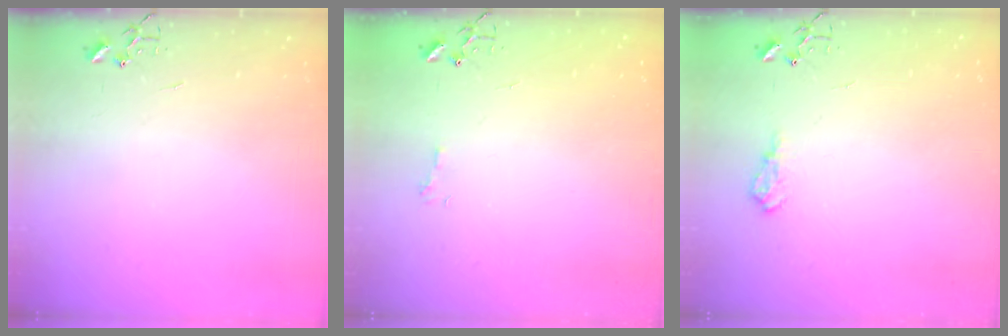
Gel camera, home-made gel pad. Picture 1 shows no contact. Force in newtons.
{"total": 6.0, "press": 5.9, "slide": 0.7}
{"total": 9.0, "press": 9.0, "slide": 0.9}